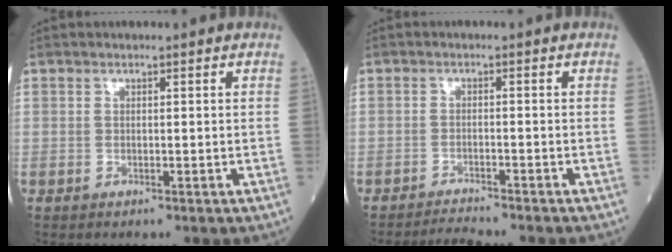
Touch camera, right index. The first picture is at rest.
{"total": 3.6, "force": [-3.4, -0.9, 0.6], "torque": [-0.013, -0.015, -0.055]}